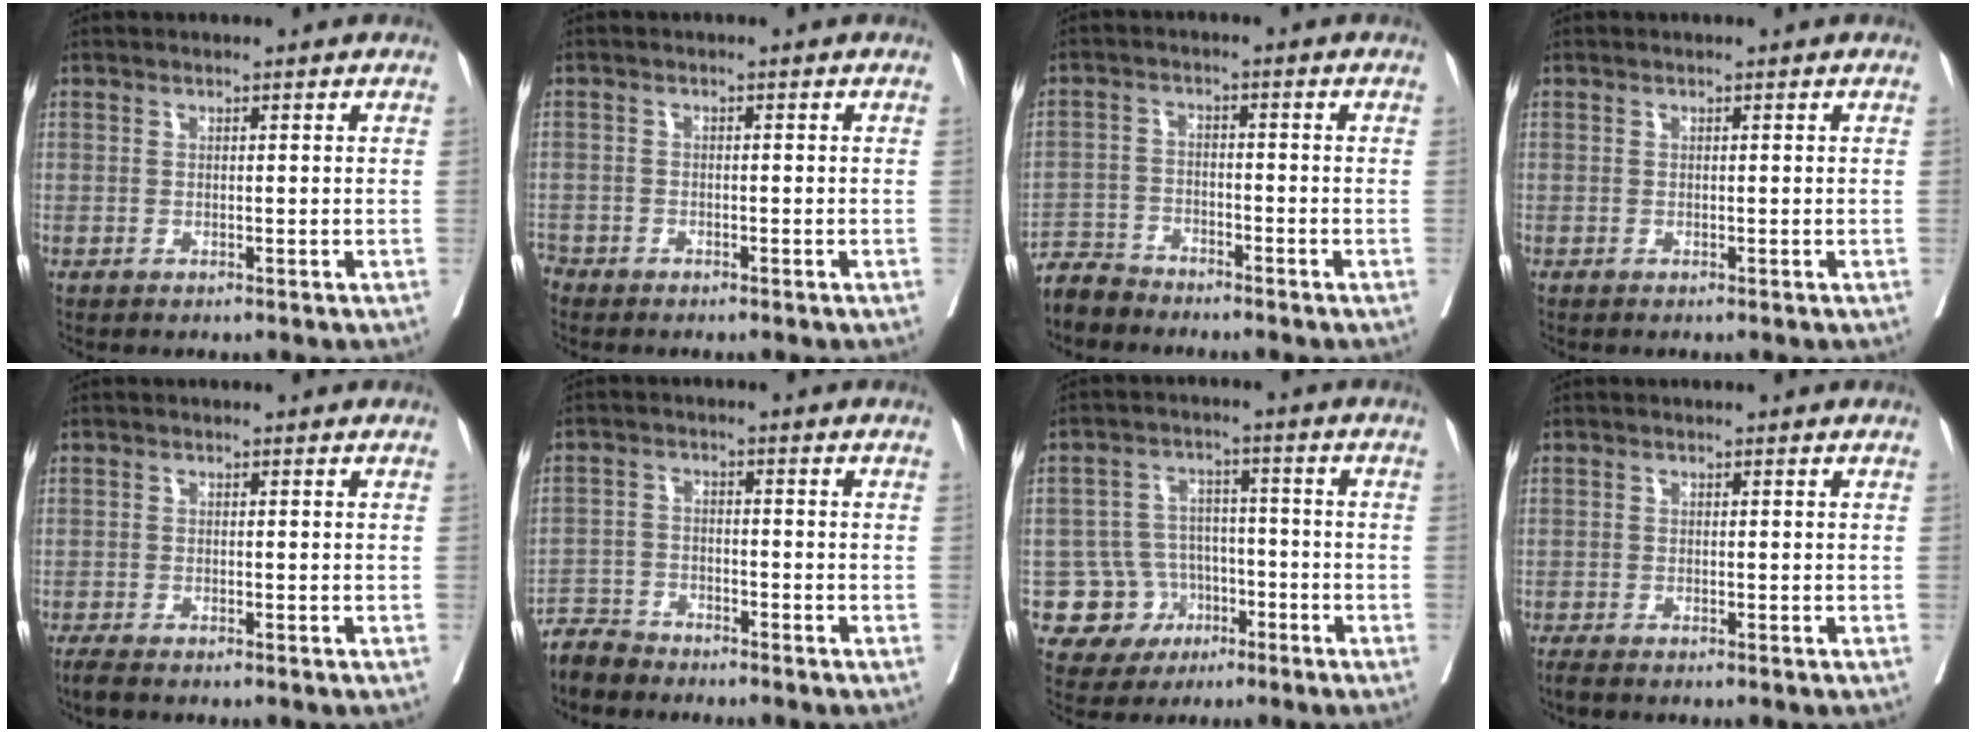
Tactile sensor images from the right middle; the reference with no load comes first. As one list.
[{"total": 2.6, "force": [-2.2, 1.4, -0.3], "torque": [-0.002, 0.004, -0.045]}, {"total": 4.4, "force": [-4.3, 1.1, -0.3], "torque": [0.007, -0.009, -0.084]}, {"total": 0.0}, {"total": 2.3, "force": [-2.0, 0.4, 1.1], "torque": [-0.021, -0.006, -0.032]}, {"total": 4.3, "force": [-4.1, 1.1, -0.2], "torque": [0.005, -0.008, -0.081]}, {"total": 7.5, "force": [-3.2, 6.8, 0.9], "torque": [-0.012, 0.013, -0.042]}, {"total": 1.7, "force": [-1.5, 0.3, 0.8], "torque": [-0.016, -0.006, -0.023]}]